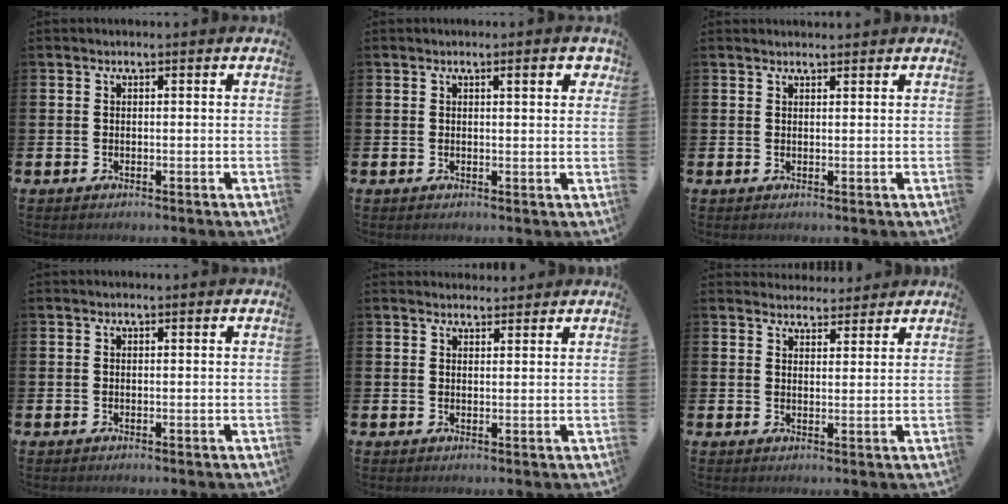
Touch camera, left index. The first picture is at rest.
{"total": 2.5, "force": [1.1, 0.6, 2.2], "torque": [-0.026, 0.000, 0.013]}
{"total": 1.0, "force": [1.0, 0.1, 0.2], "torque": [0.008, -0.003, 0.016]}
{"total": 0.0}
{"total": 2.1, "force": [2.1, 0.5, -0.1], "torque": [0.010, -0.009, 0.036]}
{"total": 3.5, "force": [3.4, 0.9, -0.3], "torque": [0.010, -0.019, 0.061]}